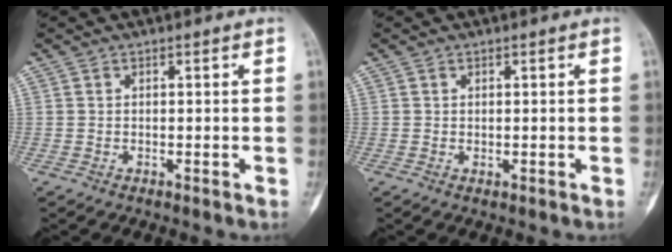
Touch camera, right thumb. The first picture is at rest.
{"total": 0.0}